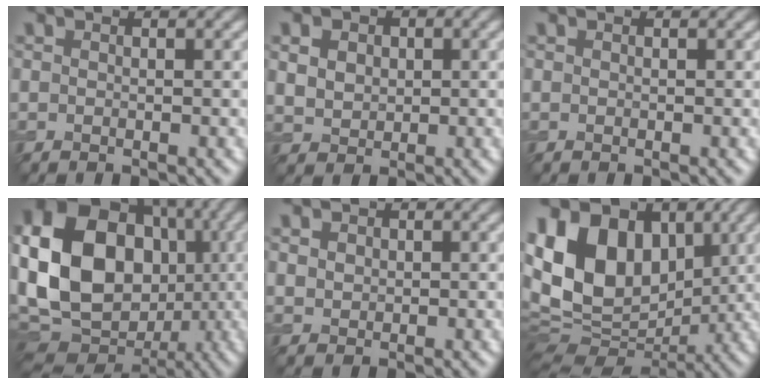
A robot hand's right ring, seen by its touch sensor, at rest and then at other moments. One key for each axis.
{"total": 5.2, "fx": 1.9, "fy": 4.0, "fz": 2.7, "tx": -0.057, "ty": 0.021, "tz": 0.021}
{"total": 0.0}
{"total": 20.2, "fx": -0.2, "fy": 16.0, "fz": 12.3, "tx": -0.263, "ty": -0.005, "tz": -0.001}
{"total": 2.6, "fx": 1.2, "fy": 2.0, "fz": 1.1, "tx": -0.031, "ty": 0.005, "tz": 0.024}
{"total": 16.6, "fx": 3.7, "fy": 11.8, "fz": 11.1, "tx": -0.216, "ty": 0.032, "tz": 0.070}